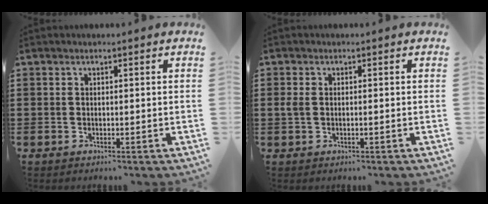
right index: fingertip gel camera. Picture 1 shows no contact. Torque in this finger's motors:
{"motor_torque": [0.04, 0.14, 0.01, 0.01]}